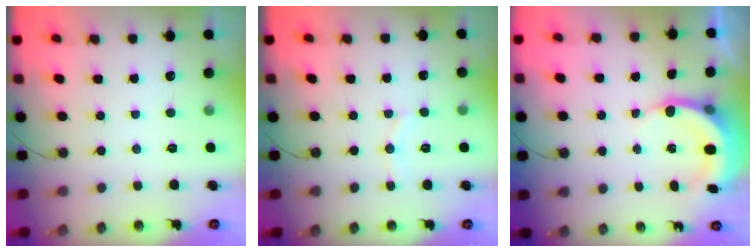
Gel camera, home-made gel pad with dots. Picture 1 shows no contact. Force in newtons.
{"total": 6.0, "press": 6.0, "slide": 0.5}
{"total": 6.0, "press": 5.8, "slide": 1.4}